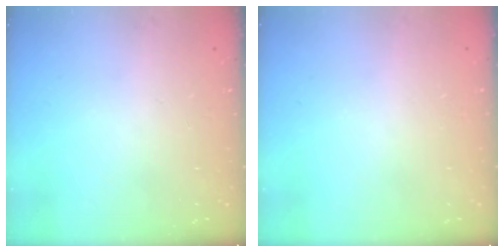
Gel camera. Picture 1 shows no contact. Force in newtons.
{"total": 0.6, "press": 0.5, "slide": 0.2}